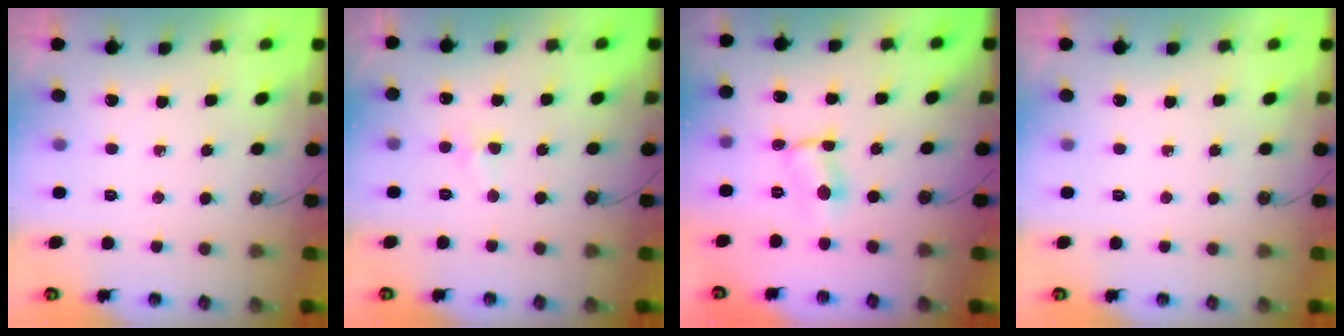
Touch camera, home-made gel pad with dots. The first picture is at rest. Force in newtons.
{"total": 4.2, "press": 4.1, "slide": 0.6}
{"total": 1.0, "press": 0.8, "slide": 0.5}
{"total": 0.0}